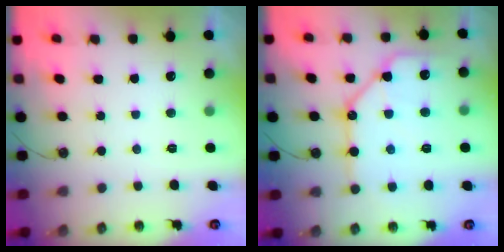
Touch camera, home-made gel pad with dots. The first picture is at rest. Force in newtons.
{"total": 15.5, "press": 15.4, "slide": 1.8}